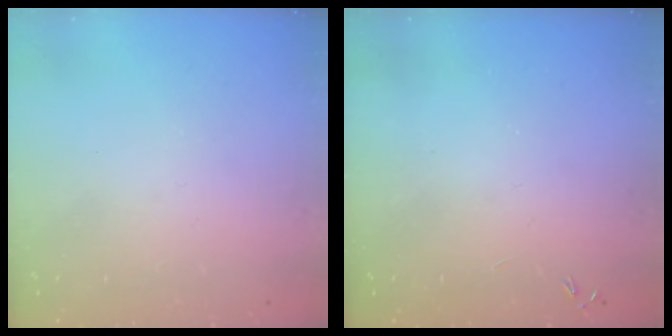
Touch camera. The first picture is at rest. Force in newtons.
{"total": 0.0}